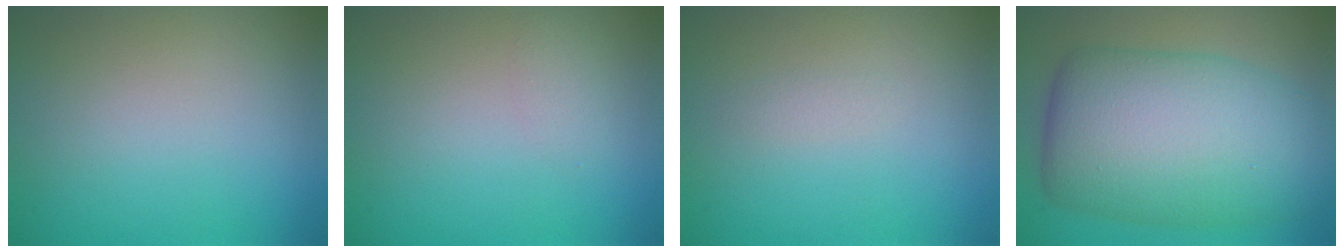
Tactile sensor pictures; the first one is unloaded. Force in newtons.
{"total": 0.8, "press": 0.8, "slide": 0.0}
{"total": 0.6, "press": 0.6, "slide": 0.0}
{"total": 13.3, "press": 13.3, "slide": 0.1}